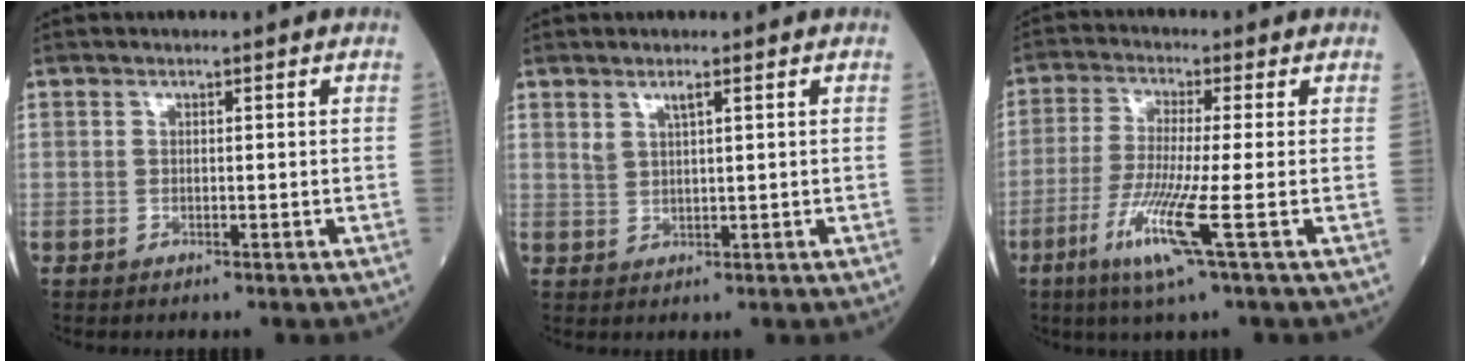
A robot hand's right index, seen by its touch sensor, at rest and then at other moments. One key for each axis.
{"total": 2.2, "fx": 1.4, "fy": 0.4, "fz": 1.7, "tx": -0.038, "ty": 0.002, "tz": 0.031}
{"total": 9.2, "fx": -3.7, "fy": -1.0, "fz": 8.4, "tx": -0.174, "ty": -0.028, "tz": -0.077}